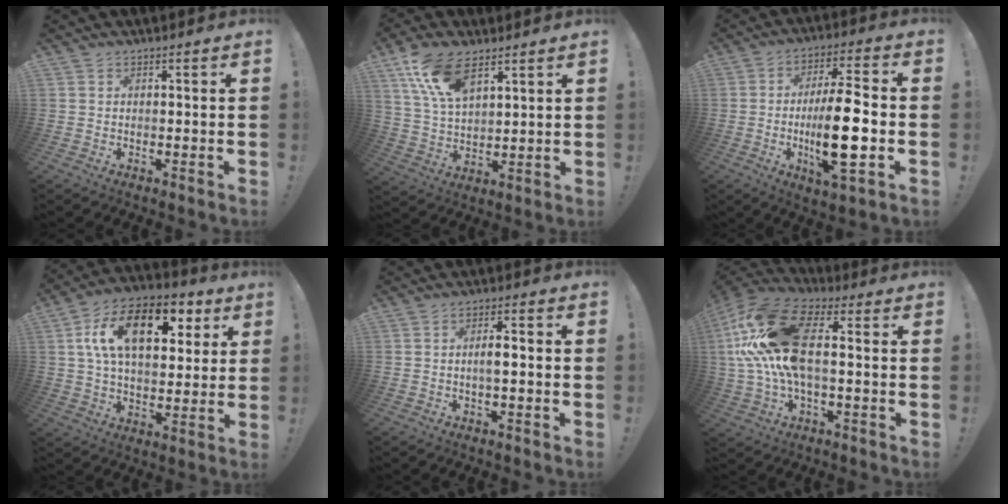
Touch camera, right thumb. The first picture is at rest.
{"total": 12.8, "force": [8.1, 6.3, 7.8], "torque": [-0.157, -0.028, 0.152]}
{"total": 17.1, "force": [-2.6, 4.7, 16.2], "torque": [-0.286, 0.001, -0.045]}
{"total": 19.4, "force": [6.3, 11.3, 14.5], "torque": [-0.232, -0.007, 0.104]}
{"total": 4.1, "force": [-0.8, 1.0, 3.9], "torque": [-0.060, 0.005, -0.017]}
{"total": 21.5, "force": [1.8, 11.2, 18.3], "torque": [-0.360, 0.016, 0.036]}